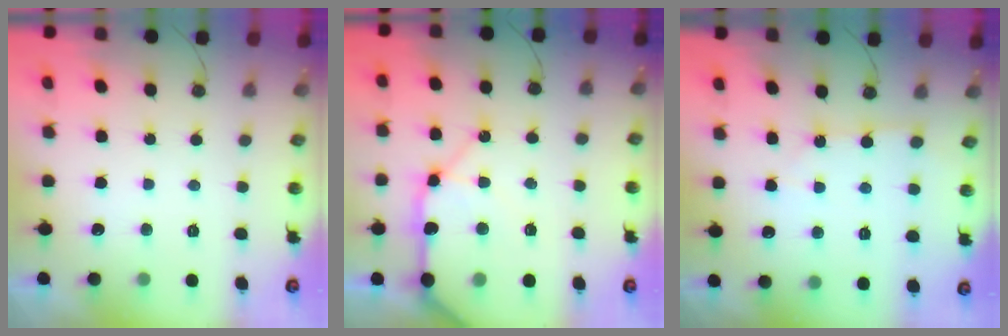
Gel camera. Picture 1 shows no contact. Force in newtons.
{"total": 16.9, "press": 16.7, "slide": 2.6}
{"total": 4.3, "press": 4.3, "slide": 0.5}